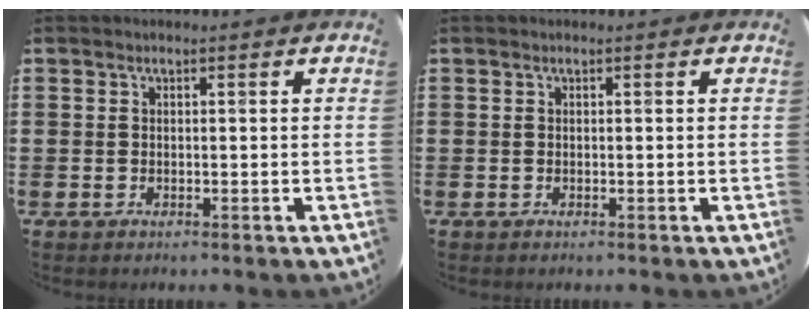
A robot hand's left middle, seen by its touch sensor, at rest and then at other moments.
{"total": 0.0}